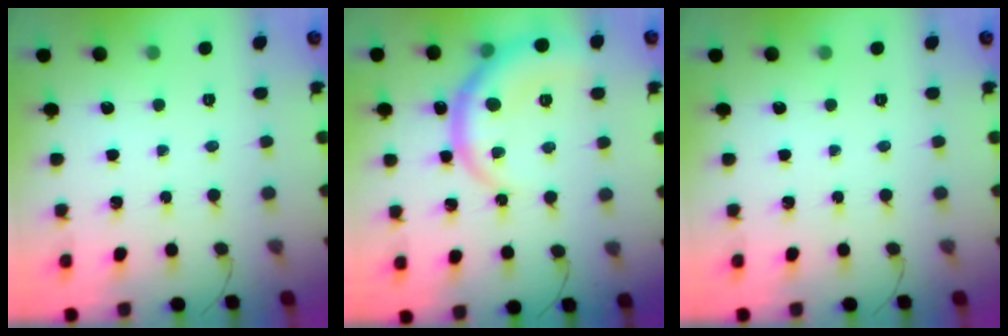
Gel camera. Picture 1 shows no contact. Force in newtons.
{"total": 12.8, "press": 12.8, "slide": 0.5}
{"total": 0.0}